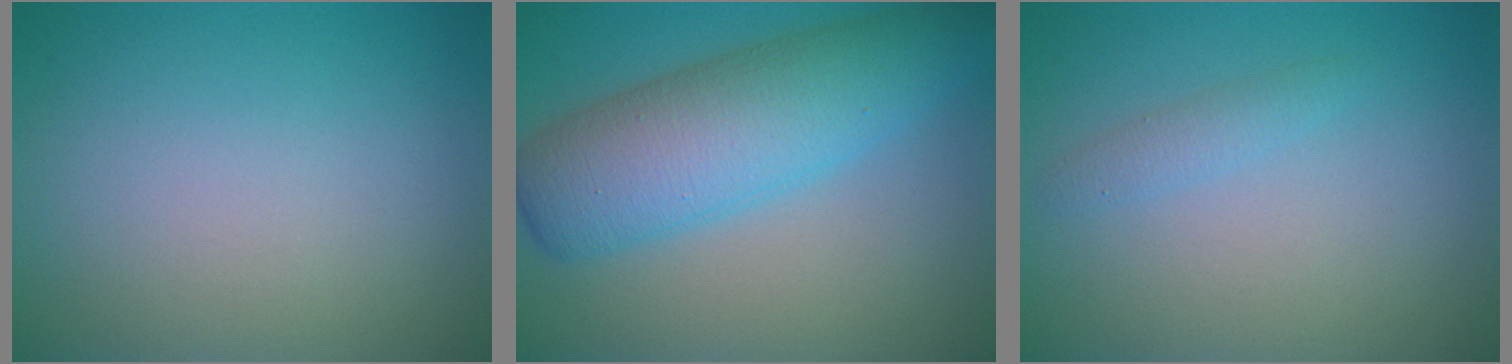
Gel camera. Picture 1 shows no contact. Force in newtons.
{"total": 8.3, "press": 8.2, "slide": 0.1}
{"total": 1.2, "press": 1.2, "slide": 0.1}